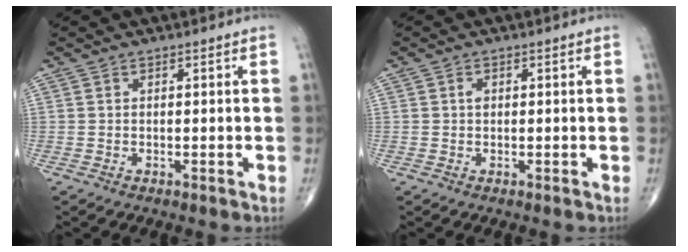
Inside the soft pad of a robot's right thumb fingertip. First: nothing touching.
{"total": 0.9, "force": [0.2, 0.7, 0.6], "torque": [-0.008, 0.001, 0.001]}